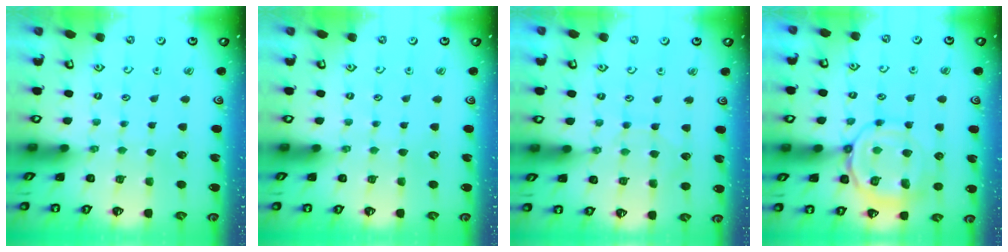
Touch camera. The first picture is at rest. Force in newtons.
{"total": 0.0}
{"total": 4.5, "press": 4.4, "slide": 0.4}
{"total": 12.5, "press": 12.5, "slide": 1.2}